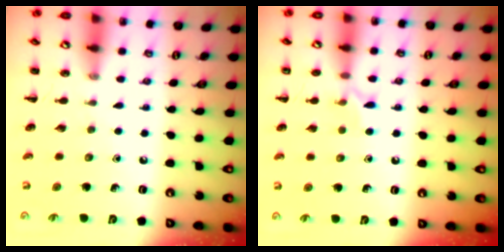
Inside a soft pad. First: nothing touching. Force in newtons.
{"total": 6.1, "press": 5.7, "slide": 2.1}